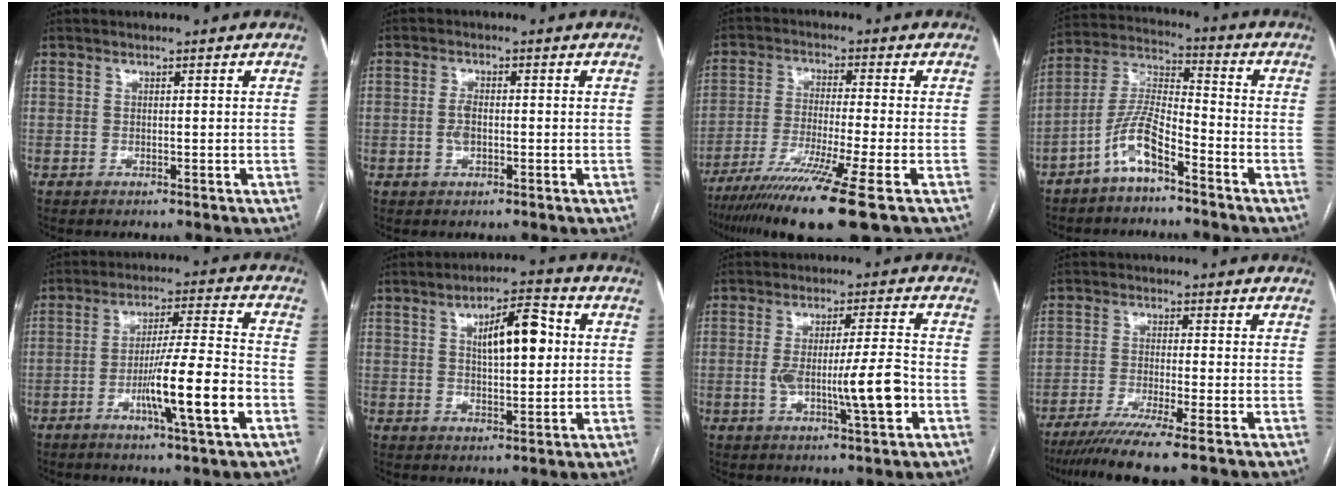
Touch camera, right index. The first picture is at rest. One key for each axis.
{"total": 2.5, "fx": -0.5, "fy": 1.2, "fz": 2.1, "tx": -0.046, "ty": 0.001, "tz": -0.009}
{"total": 14.2, "fx": -9.4, "fy": -1.6, "fz": 10.5, "tx": -0.194, "ty": -0.043, "tz": -0.158}
{"total": 8.9, "fx": -5.4, "fy": 2.5, "fz": 6.6, "tx": -0.152, "ty": 0.012, "tz": -0.110}
{"total": 12.4, "fx": -4.4, "fy": -0.3, "fz": 11.5, "tx": -0.197, "ty": -0.006, "tz": -0.075}
{"total": 9.0, "fx": 2.2, "fy": 2.7, "fz": 8.3, "tx": -0.132, "ty": 0.017, "tz": 0.035}
{"total": 9.2, "fx": -2.1, "fy": 0.4, "fz": 8.9, "tx": -0.150, "ty": 0.001, "tz": -0.033}
{"total": 8.7, "fx": -6.4, "fy": -1.0, "fz": 5.9, "tx": -0.093, "ty": -0.024, "tz": -0.104}